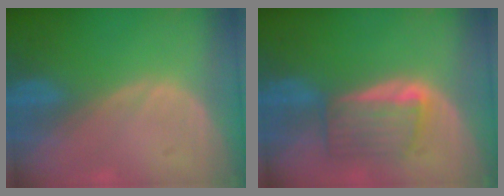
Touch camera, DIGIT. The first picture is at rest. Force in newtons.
{"total": 5.7, "press": 5.6, "slide": 1.1}